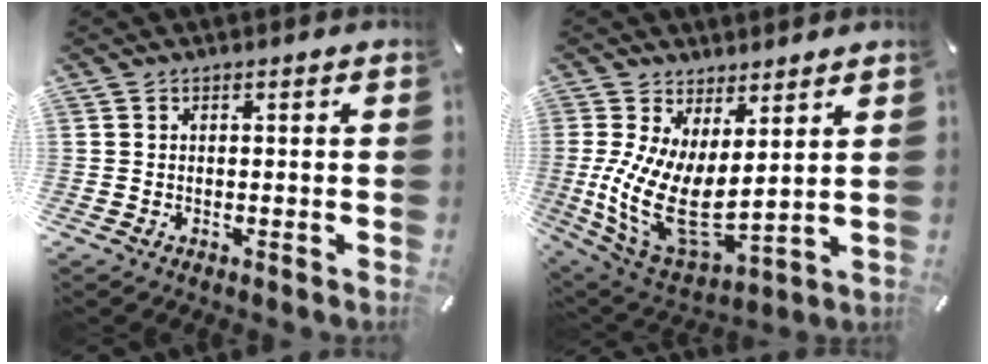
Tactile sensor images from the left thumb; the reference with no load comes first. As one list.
[{"total": 12.7, "force": [1.6, 6.5, 10.8], "torque": [-0.239, -0.045, 0.039]}]